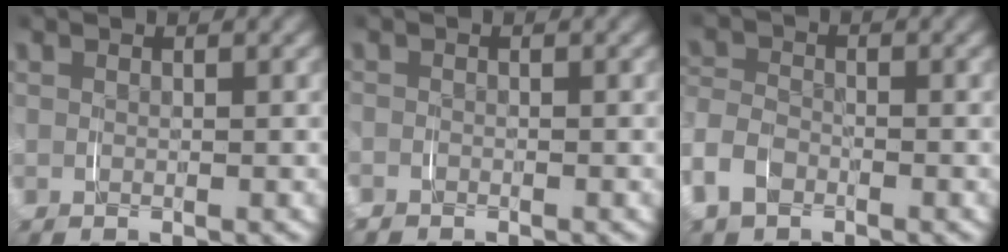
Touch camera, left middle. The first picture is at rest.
{"total": 1.6, "force": [-0.7, 1.4, 0.0], "torque": [-0.017, -0.005, -0.017]}
{"total": 1.9, "force": [-1.4, -0.3, -1.2], "torque": [0.032, 0.012, -0.035]}